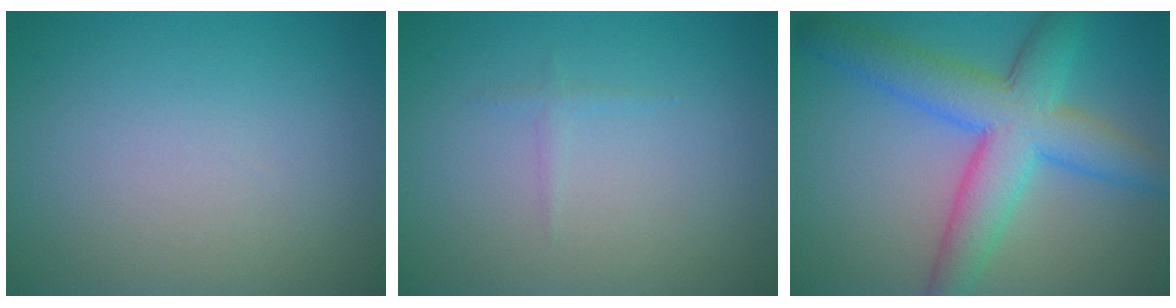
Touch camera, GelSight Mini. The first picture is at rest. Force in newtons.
{"total": 0.6, "press": 0.6, "slide": 0.1}
{"total": 7.9, "press": 7.9, "slide": 0.1}